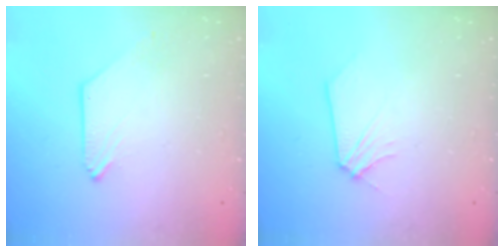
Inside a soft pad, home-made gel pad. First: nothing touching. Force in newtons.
{"total": 0.6, "press": 0.6, "slide": 0.1}